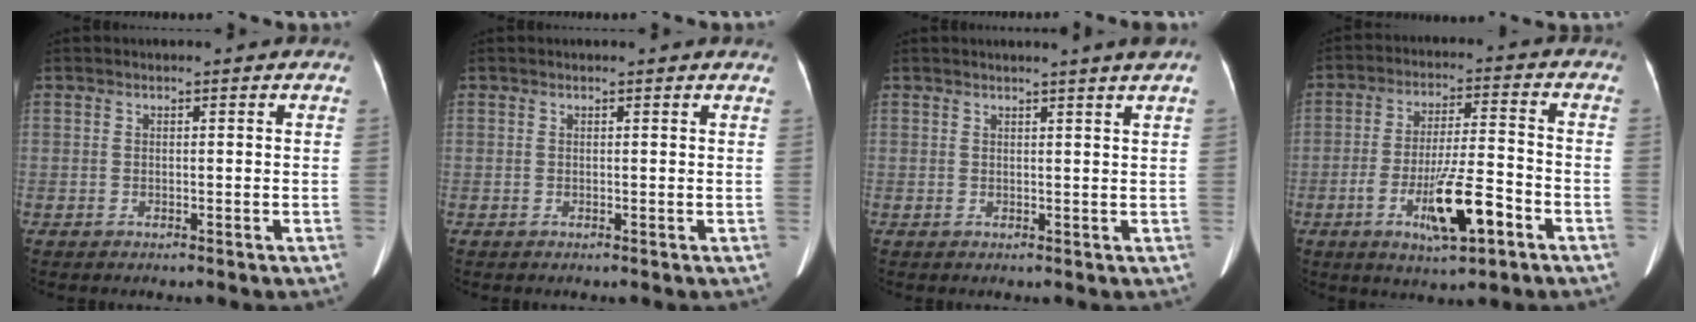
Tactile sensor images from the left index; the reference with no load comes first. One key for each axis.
{"total": 1.2, "fx": 1.2, "fy": 0.0, "fz": 0.2, "tx": -0.013, "ty": -0.001, "tz": 0.004}
{"total": 2.6, "fx": 2.1, "fy": -0.9, "fz": 1.3, "tx": -0.019, "ty": -0.004, "tz": 0.026}
{"total": 11.1, "fx": -4.9, "fy": 1.9, "fz": 9.8, "tx": -0.178, "ty": -0.006, "tz": -0.078}